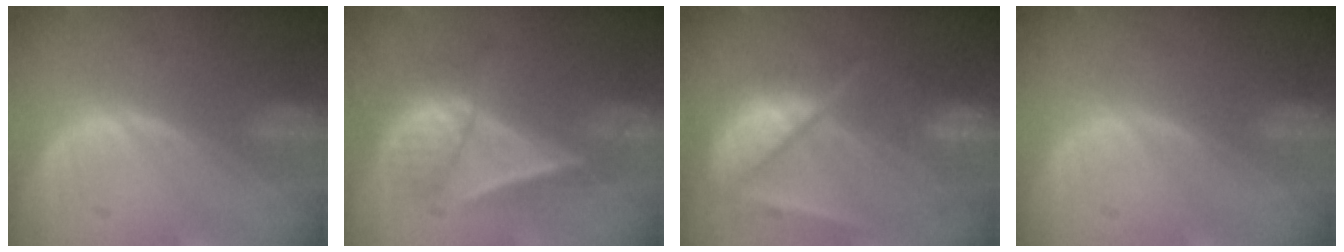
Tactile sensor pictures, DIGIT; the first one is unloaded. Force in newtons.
{"total": 7.1, "press": 6.1, "slide": 3.7}
{"total": 9.7, "press": 8.4, "slide": 4.9}
{"total": 0.0}